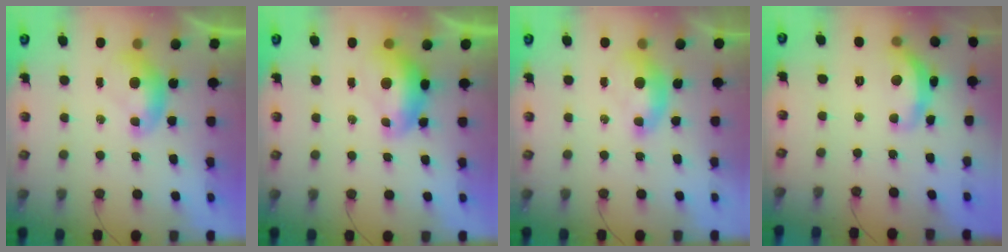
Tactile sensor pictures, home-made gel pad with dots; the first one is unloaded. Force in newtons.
{"total": 2.8, "press": 2.7, "slide": 0.7}
{"total": 1.5, "press": 1.4, "slide": 0.6}
{"total": 7.3, "press": 7.2, "slide": 0.5}